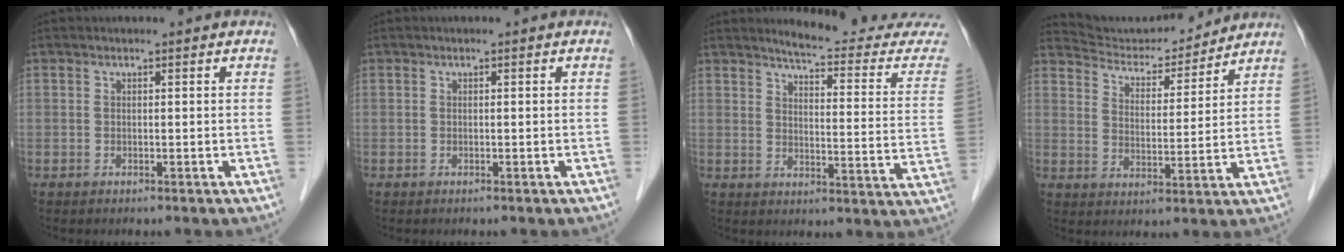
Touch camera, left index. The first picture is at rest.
{"total": 0.0}
{"total": 16.7, "force": [16.2, 0.4, 3.9], "torque": [-0.042, -0.104, 0.177]}
{"total": 11.4, "force": [11.2, 1.7, 1.2], "torque": [-0.022, 0.003, 0.179]}